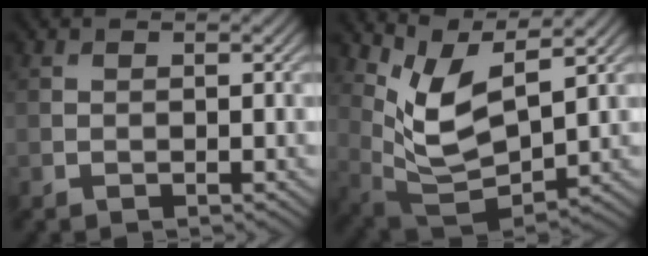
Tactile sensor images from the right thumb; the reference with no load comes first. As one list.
[{"total": 8.6, "force": [4.7, 3.1, 6.5], "torque": [-0.156, -0.004, 0.098]}]